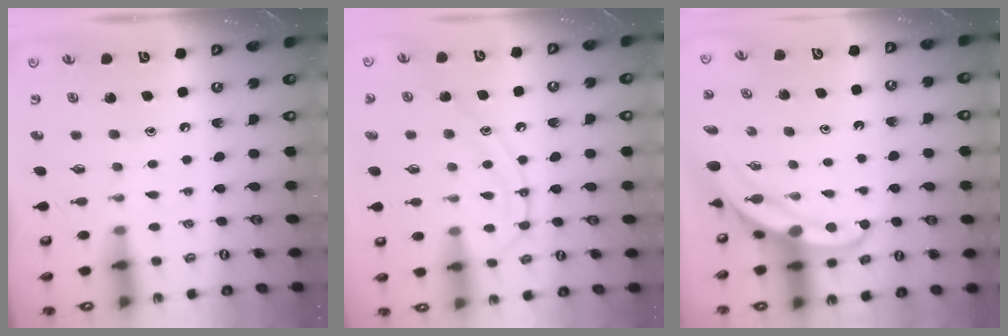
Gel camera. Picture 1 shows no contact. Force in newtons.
{"total": 12.1, "press": 12.1, "slide": 1.0}
{"total": 6.1, "press": 6.1, "slide": 0.5}